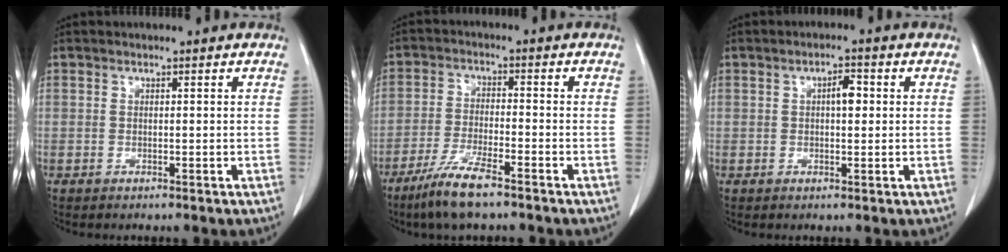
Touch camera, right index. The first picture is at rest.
{"total": 7.6, "force": [-5.5, 0.7, 5.2], "torque": [-0.109, -0.018, -0.105]}
{"total": 2.8, "force": [0.5, 1.0, 2.6], "torque": [-0.041, 0.004, 0.005]}